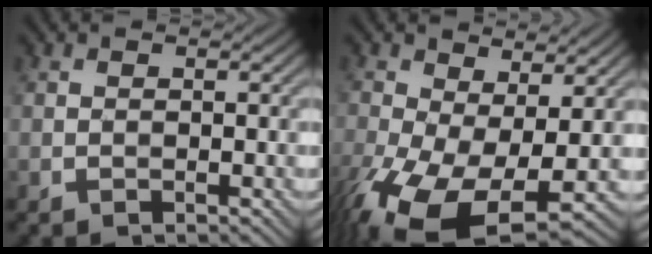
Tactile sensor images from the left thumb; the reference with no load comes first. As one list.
[{"total": 13.9, "force": [-4.8, 7.0, 11.1], "torque": [-0.250, -0.044, -0.064]}]